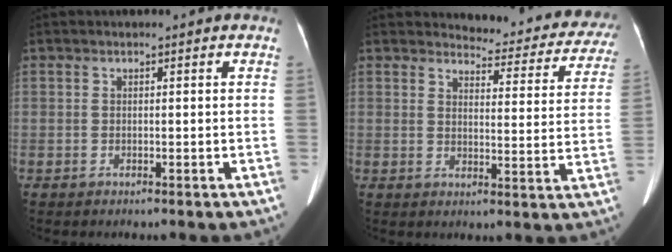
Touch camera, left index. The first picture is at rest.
{"total": 14.4, "force": [13.9, 3.1, 2.1], "torque": [0.005, -0.055, 0.136]}